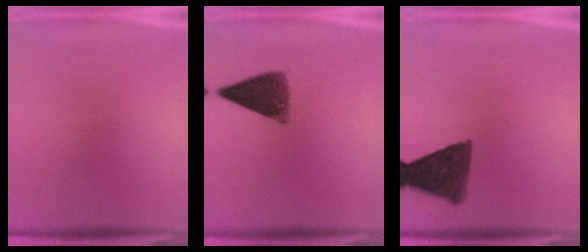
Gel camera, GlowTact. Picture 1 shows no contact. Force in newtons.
{"total": 8.3}
{"total": 11.1}